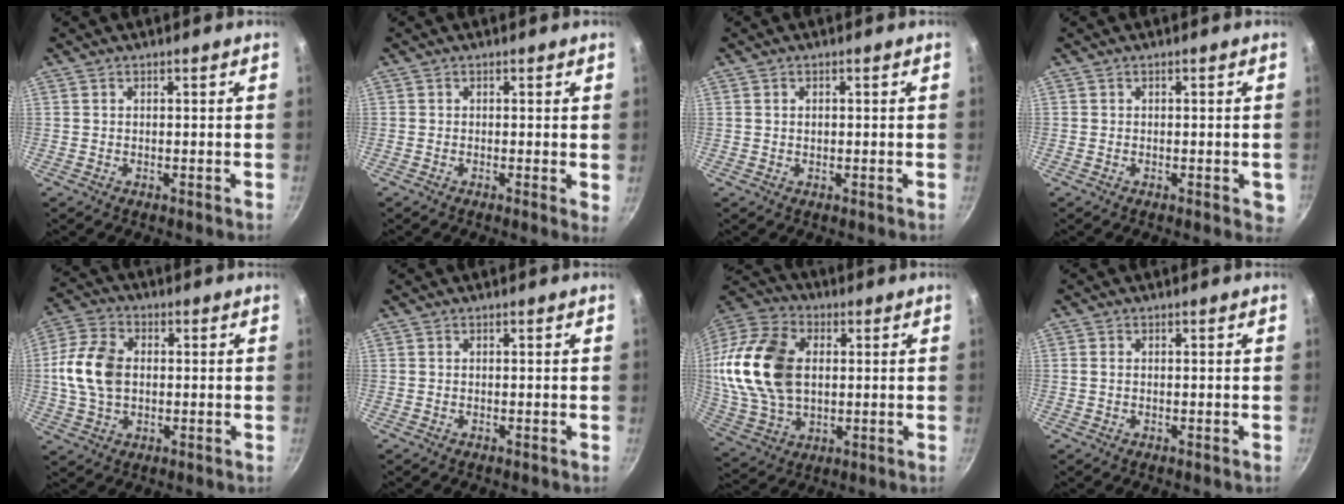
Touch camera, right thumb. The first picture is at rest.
{"total": 1.2, "force": [0.0, 0.4, 1.2], "torque": [-0.015, -0.005, -0.005]}
{"total": 1.1, "force": [0.2, 0.8, 0.7], "torque": [-0.011, 0.003, 0.003]}
{"total": 2.3, "force": [-0.7, 1.3, 1.8], "torque": [-0.014, -0.002, -0.010]}
{"total": 12.0, "force": [0.6, 8.3, 8.6], "torque": [-0.160, 0.016, 0.002]}
{"total": 0.0}
{"total": 21.3, "force": [2.5, 14.5, 15.4], "torque": [-0.289, 0.011, 0.048]}
{"total": 1.0, "force": [0.1, 0.7, 0.7], "torque": [-0.013, 0.002, 0.001]}